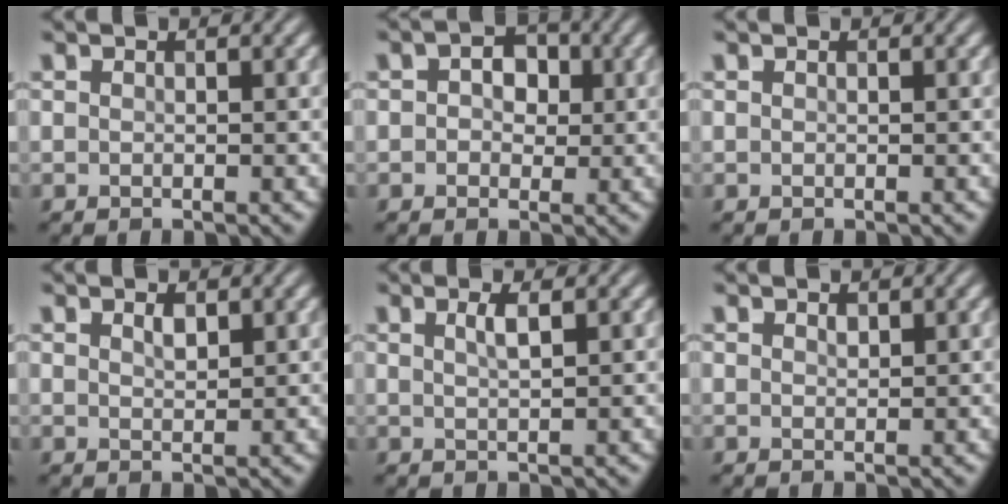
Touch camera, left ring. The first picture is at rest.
{"total": 3.2, "force": [0.6, 2.4, 2.0], "torque": [-0.022, 0.008, -0.005]}
{"total": 0.0}
{"total": 1.1, "force": [0.7, 0.4, 0.7], "torque": [-0.017, 0.000, 0.013]}
{"total": 1.7, "force": [0.7, 0.4, 1.4], "torque": [-0.023, 0.004, 0.009]}
{"total": 0.6, "force": [0.4, 0.3, 0.3], "torque": [-0.006, -0.002, 0.009]}